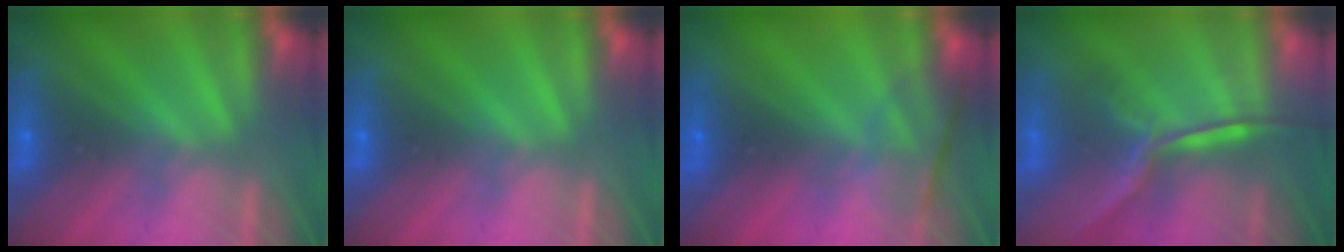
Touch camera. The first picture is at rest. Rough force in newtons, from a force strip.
{"total": 0.0}
{"total": 2.3}
{"total": 1.6}